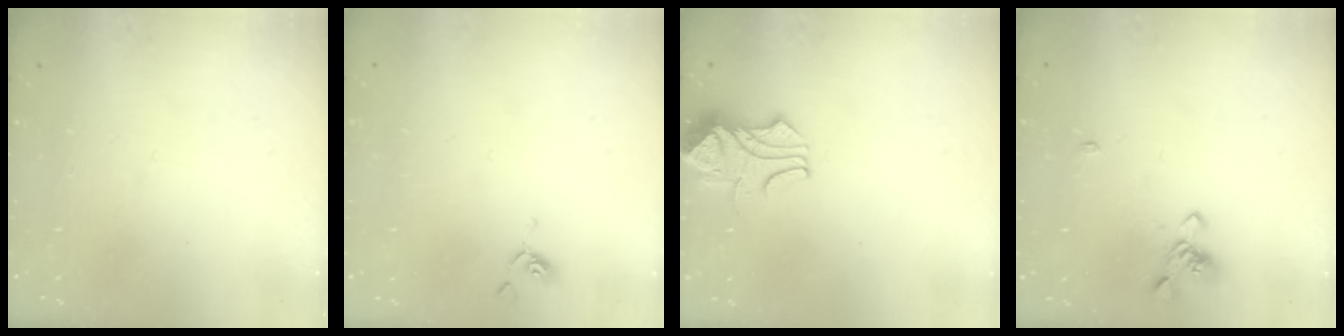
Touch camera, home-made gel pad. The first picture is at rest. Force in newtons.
{"total": 2.0, "press": 2.0, "slide": 0.4}
{"total": 3.8, "press": 3.7, "slide": 0.8}
{"total": 1.1, "press": 0.7, "slide": 0.9}